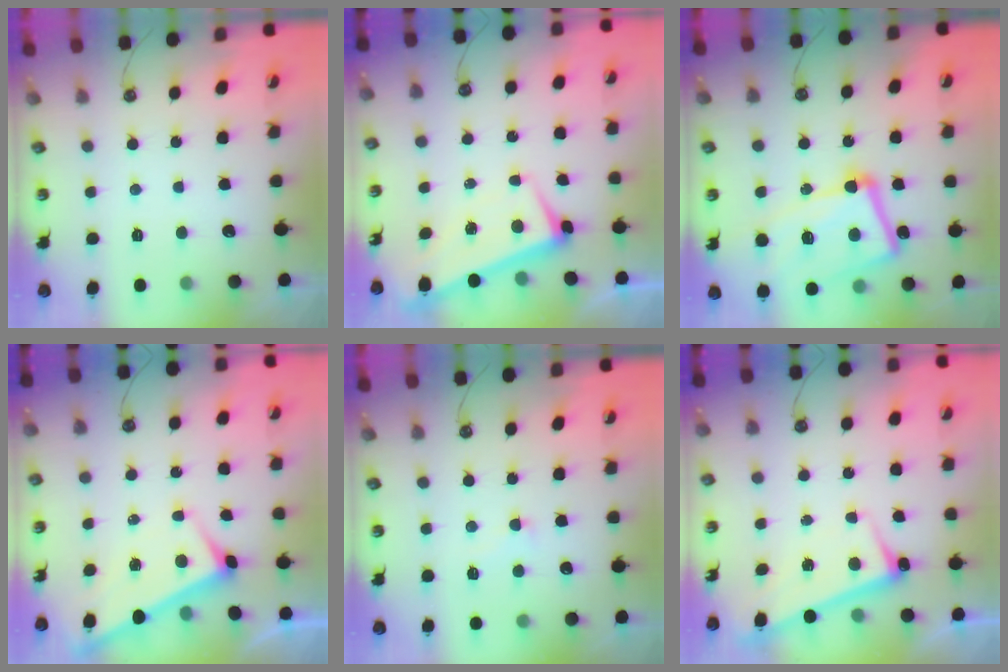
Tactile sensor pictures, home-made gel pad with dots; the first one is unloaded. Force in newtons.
{"total": 1.6, "press": 0.5, "slide": 1.5}
{"total": 20.6, "press": 20.4, "slide": 2.6}
{"total": 3.2, "press": 3.2, "slide": 0.1}
{"total": 4.1, "press": 4.1, "slide": 0.5}
{"total": 2.7, "press": 2.6, "slide": 0.6}